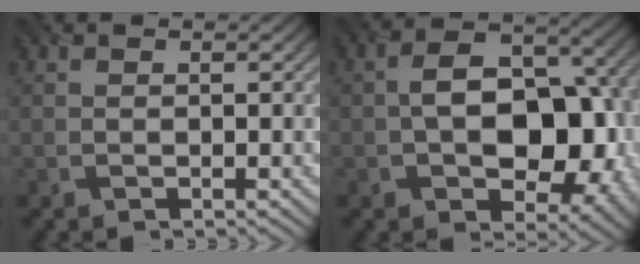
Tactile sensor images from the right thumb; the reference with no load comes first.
{"total": 12.4, "force": [-1.4, 7.8, 9.5], "torque": [-0.142, -0.004, -0.014]}